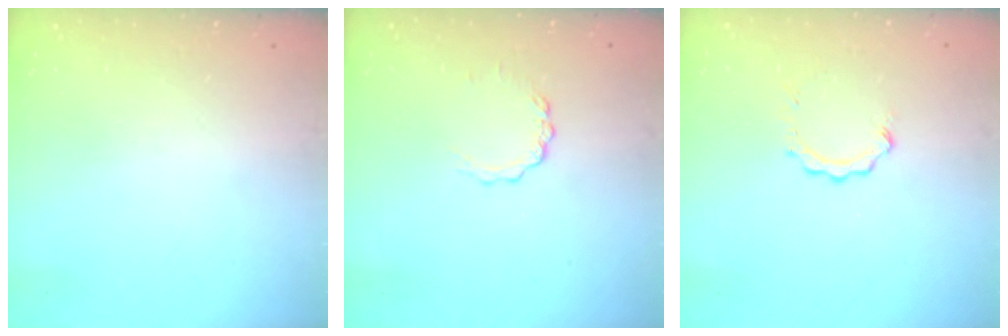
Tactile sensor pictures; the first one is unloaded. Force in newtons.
{"total": 2.8, "press": 2.8, "slide": 0.3}
{"total": 2.4, "press": 2.4, "slide": 0.3}